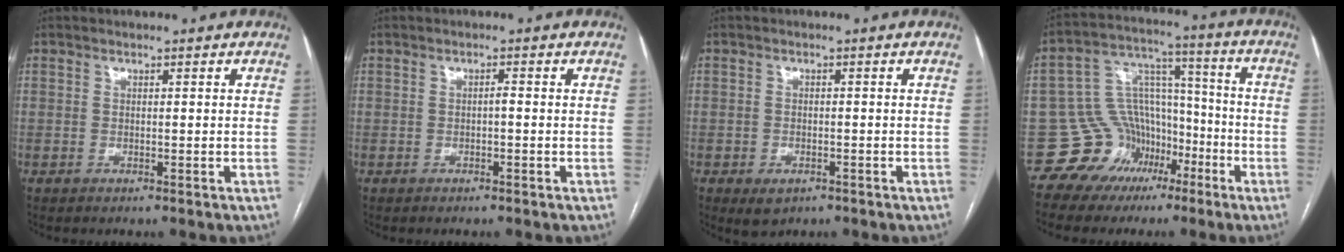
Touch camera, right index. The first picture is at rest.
{"total": 0.7, "force": [-0.2, 0.1, 0.7], "torque": [-0.009, 0.003, -0.004]}
{"total": 2.8, "force": [-1.4, 1.9, 1.5], "torque": [-0.022, 0.000, -0.008]}
{"total": 12.0, "force": [-5.9, 10.2, 2.4], "torque": [-0.036, 0.081, -0.085]}